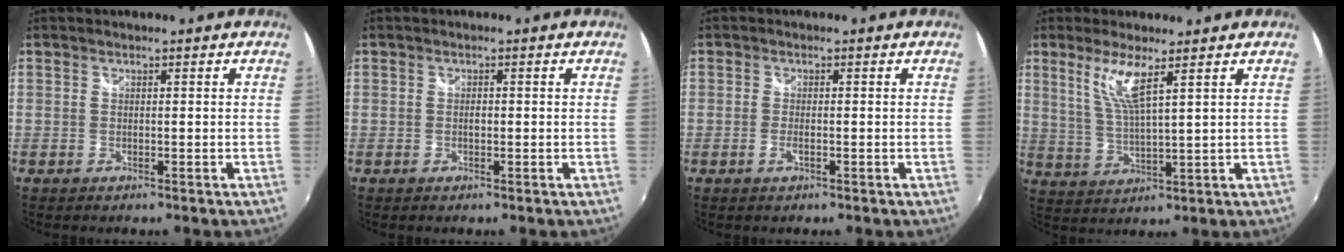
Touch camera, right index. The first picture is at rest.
{"total": 0.9, "force": [-0.1, 0.5, 0.7], "torque": [-0.011, 0.000, -0.003]}
{"total": 1.7, "force": [-0.7, 0.6, 1.4], "torque": [-0.030, -0.002, -0.013]}
{"total": 6.7, "force": [3.6, 0.5, 5.6], "torque": [-0.117, -0.011, 0.077]}